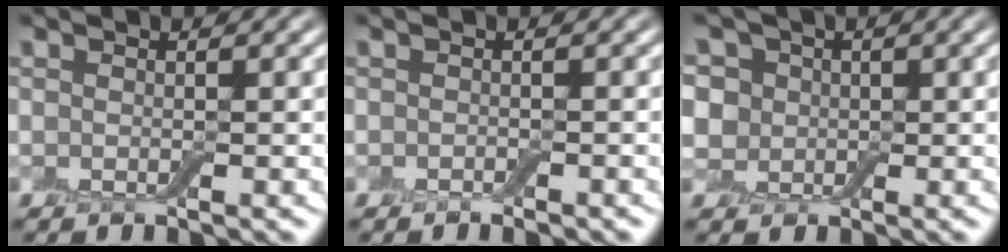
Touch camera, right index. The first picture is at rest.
{"total": 0.5, "force": [-0.5, 0.1, 0.3], "torque": [-0.003, -0.001, -0.007]}
{"total": 6.9, "force": [2.7, 5.4, 3.3], "torque": [-0.058, 0.022, 0.012]}